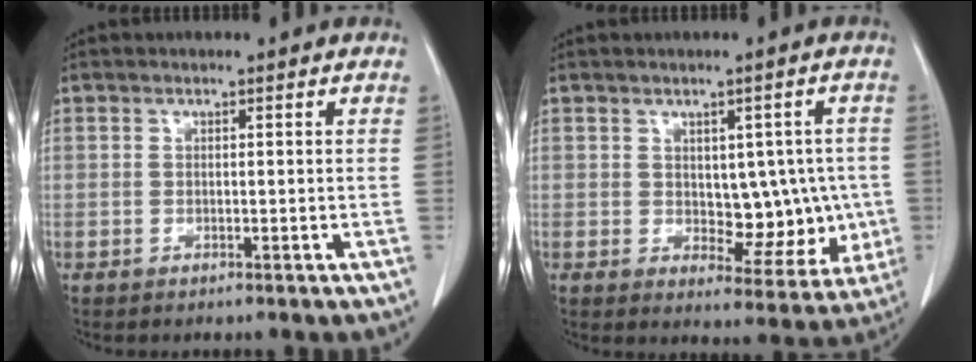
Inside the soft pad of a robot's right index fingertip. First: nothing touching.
{"total": 8.4, "force": [0.1, 5.0, 6.8], "torque": [-0.060, 0.012, 0.020]}